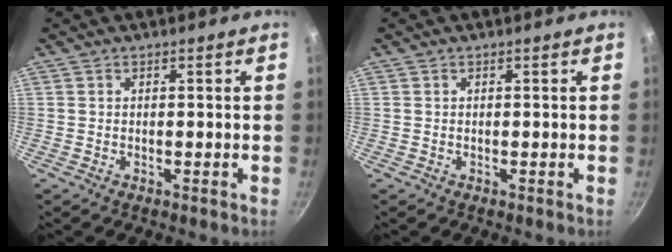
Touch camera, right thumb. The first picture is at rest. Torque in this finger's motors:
{"motor_torque": [0.00, 0.00, 0.09, -0.01, 0.03]}